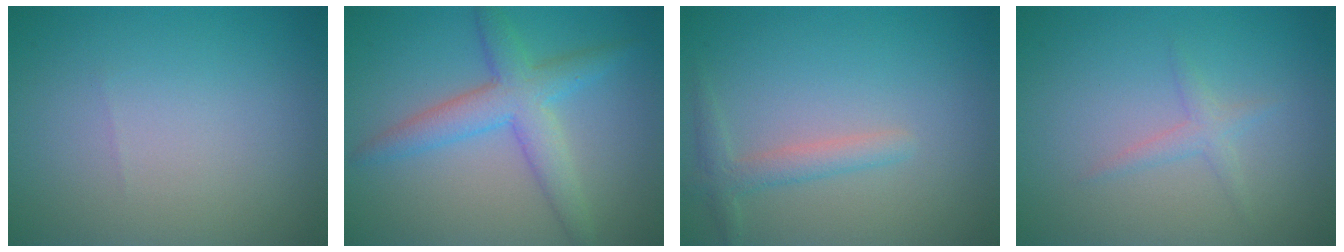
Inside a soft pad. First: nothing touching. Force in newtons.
{"total": 4.6, "press": 4.6, "slide": 0.1}
{"total": 2.0, "press": 2.0, "slide": 0.1}
{"total": 1.3, "press": 1.3, "slide": 0.0}